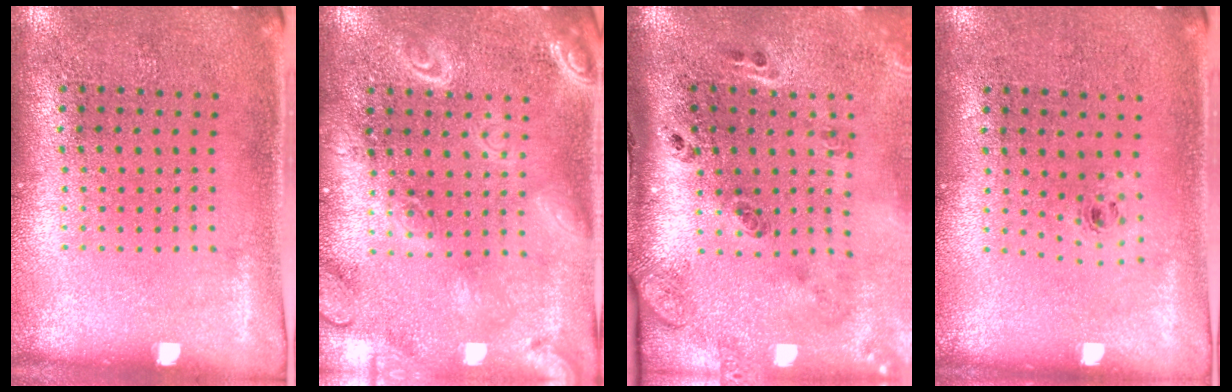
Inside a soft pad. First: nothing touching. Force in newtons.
{"total": 3.9, "press": 3.8, "slide": 0.6}
{"total": 3.1, "press": 1.7, "slide": 2.6}
{"total": 0.5, "press": 0.3, "slide": 0.4}